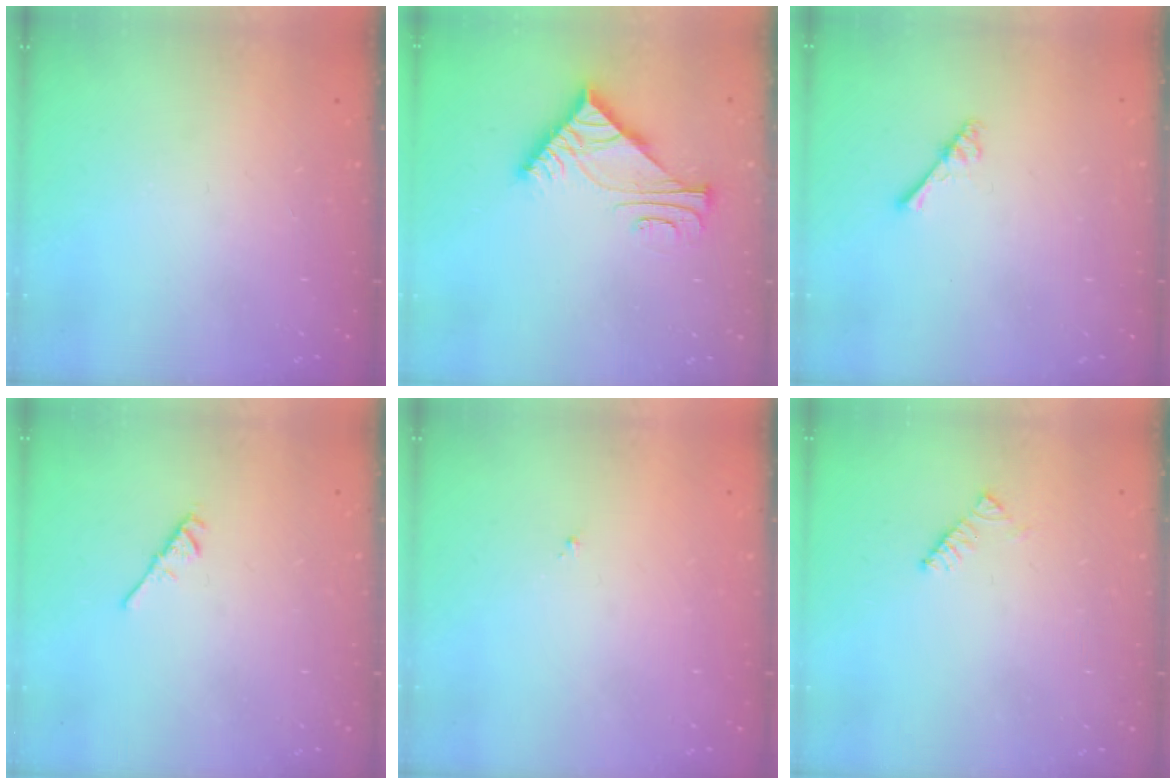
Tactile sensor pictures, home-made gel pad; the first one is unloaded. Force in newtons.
{"total": 8.0, "press": 7.9, "slide": 0.8}
{"total": 2.4, "press": 2.4, "slide": 0.4}
{"total": 3.1, "press": 3.0, "slide": 0.7}
{"total": 0.8, "press": 0.7, "slide": 0.3}
{"total": 2.9, "press": 2.9, "slide": 0.5}